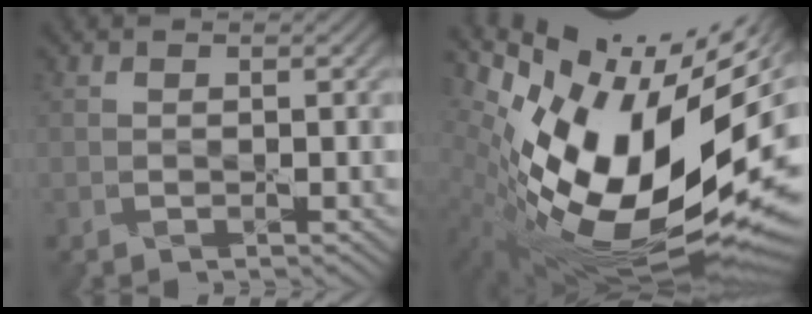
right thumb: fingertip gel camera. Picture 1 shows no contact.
{"total": 20.6, "force": [1.4, 9.8, 18.0], "torque": [-0.301, -0.020, 0.029]}